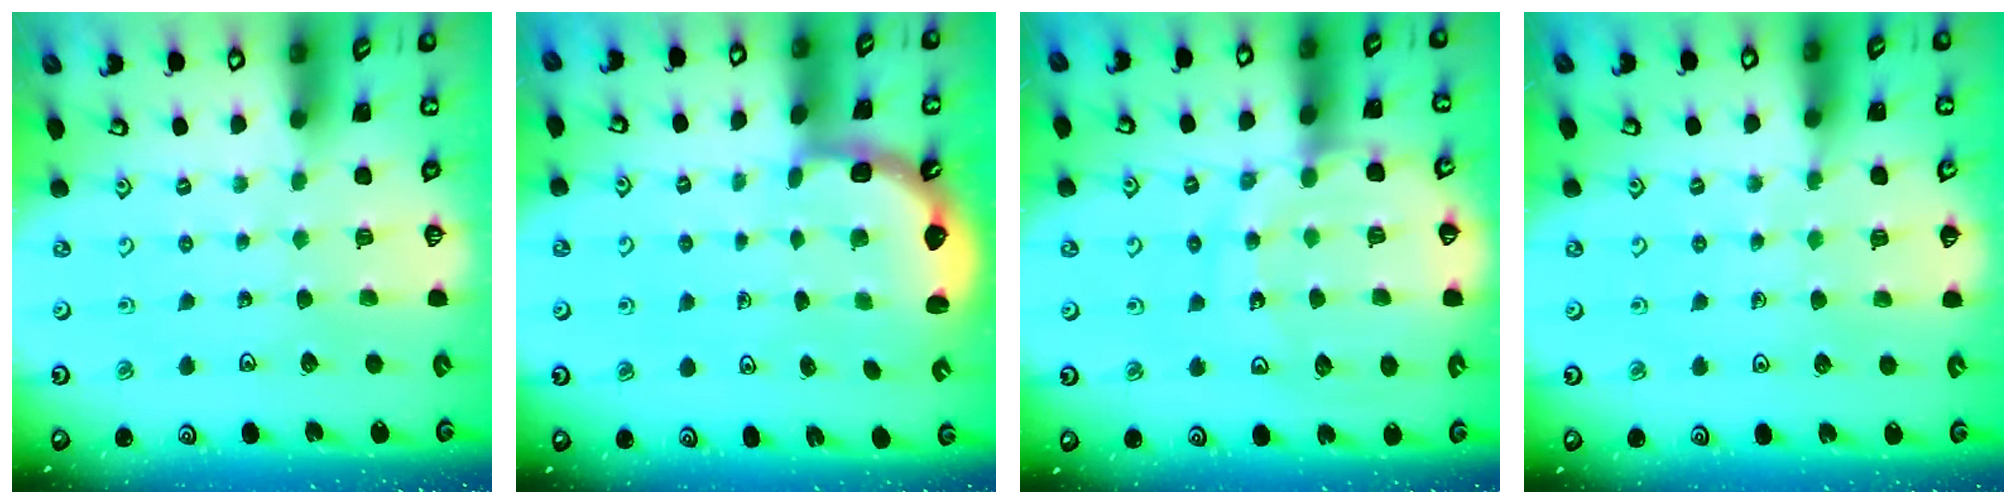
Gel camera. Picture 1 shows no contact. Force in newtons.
{"total": 2.5, "press": 2.1, "slide": 1.3}
{"total": 14.4, "press": 14.3, "slide": 1.7}
{"total": 6.5, "press": 6.3, "slide": 1.6}